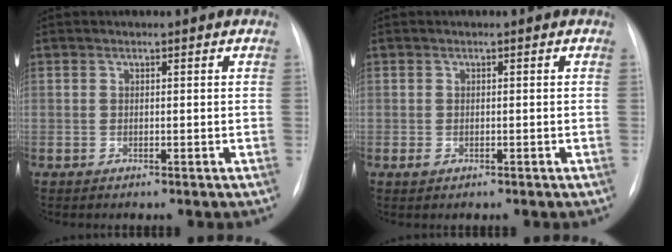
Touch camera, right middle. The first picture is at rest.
{"total": 0.9, "force": [-0.3, 0.6, 0.6], "torque": [-0.012, 0.000, -0.003]}